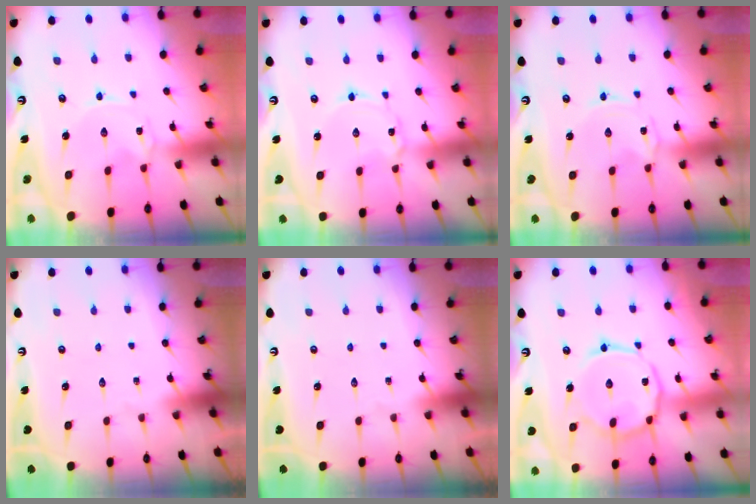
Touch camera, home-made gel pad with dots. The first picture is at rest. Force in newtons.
{"total": 2.0, "press": 2.0, "slide": 0.1}
{"total": 0.0}
{"total": 0.0}
{"total": 0.0}
{"total": 13.1, "press": 13.1, "slide": 0.9}